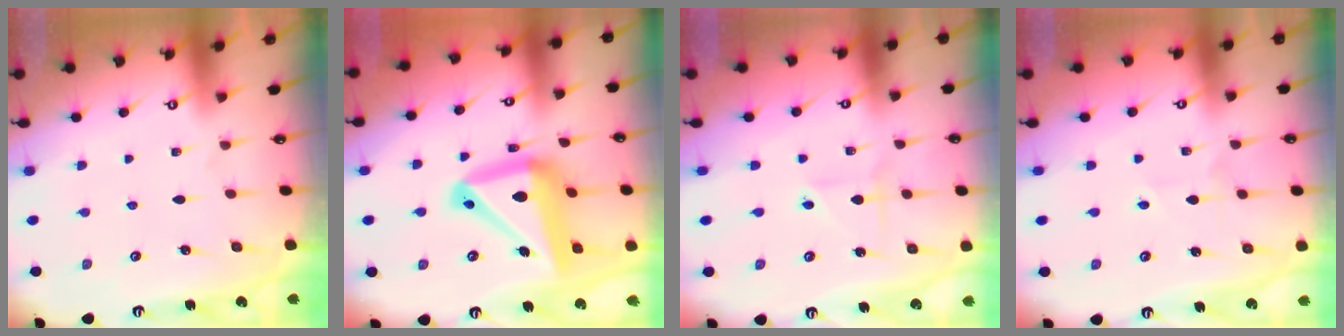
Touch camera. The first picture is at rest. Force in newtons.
{"total": 18.6, "press": 18.5, "slide": 2.0}
{"total": 2.1, "press": 1.9, "slide": 0.7}
{"total": 2.0, "press": 1.9, "slide": 0.5}